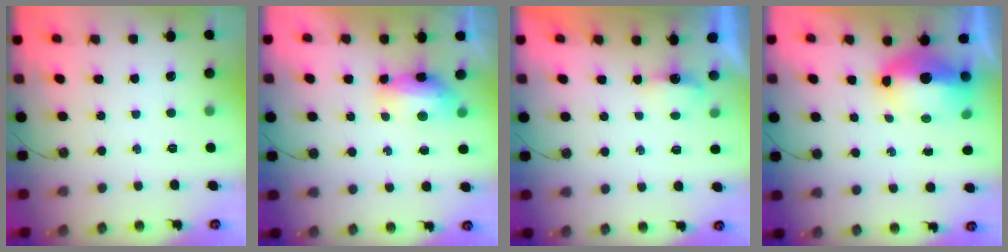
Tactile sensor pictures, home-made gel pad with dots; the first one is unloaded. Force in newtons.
{"total": 7.7, "press": 7.5, "slide": 1.5}
{"total": 2.9, "press": 2.8, "slide": 0.6}
{"total": 11.7, "press": 11.0, "slide": 4.1}